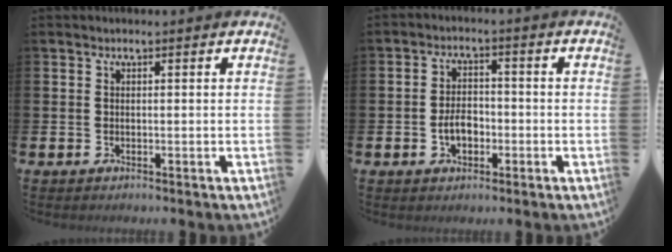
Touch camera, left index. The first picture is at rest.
{"total": 3.7, "force": [-1.2, 2.4, 2.5], "torque": [-0.032, -0.001, -0.027]}